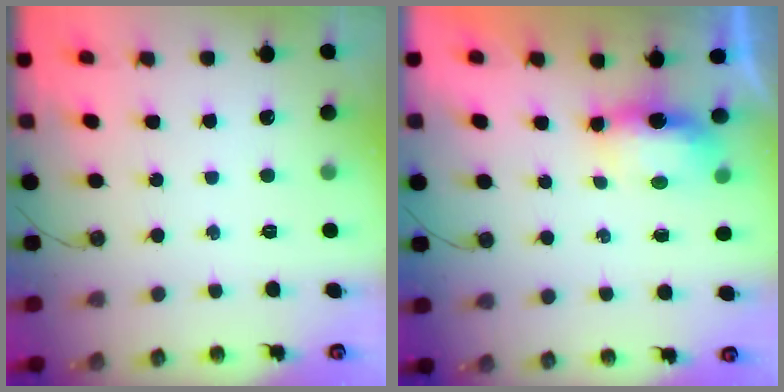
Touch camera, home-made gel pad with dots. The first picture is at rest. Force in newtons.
{"total": 10.7, "press": 7.2, "slide": 7.9}